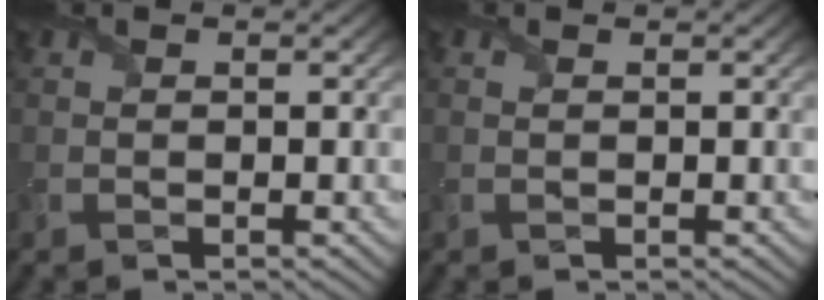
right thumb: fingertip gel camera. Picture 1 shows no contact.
{"total": 0.0}